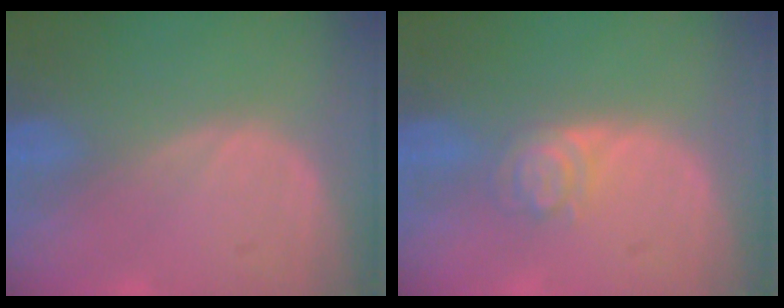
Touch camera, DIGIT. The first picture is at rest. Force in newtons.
{"total": 3.9, "press": 3.6, "slide": 1.6}